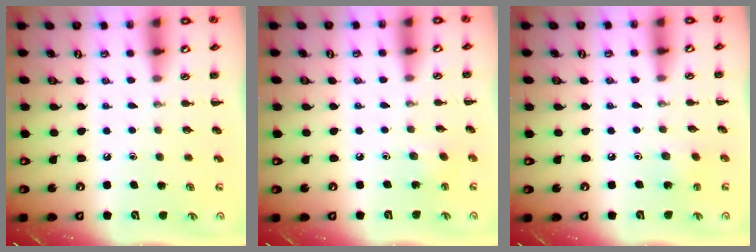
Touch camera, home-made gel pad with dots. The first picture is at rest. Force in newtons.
{"total": 2.4, "press": 2.3, "slide": 0.8}
{"total": 2.3, "press": 2.1, "slide": 0.9}